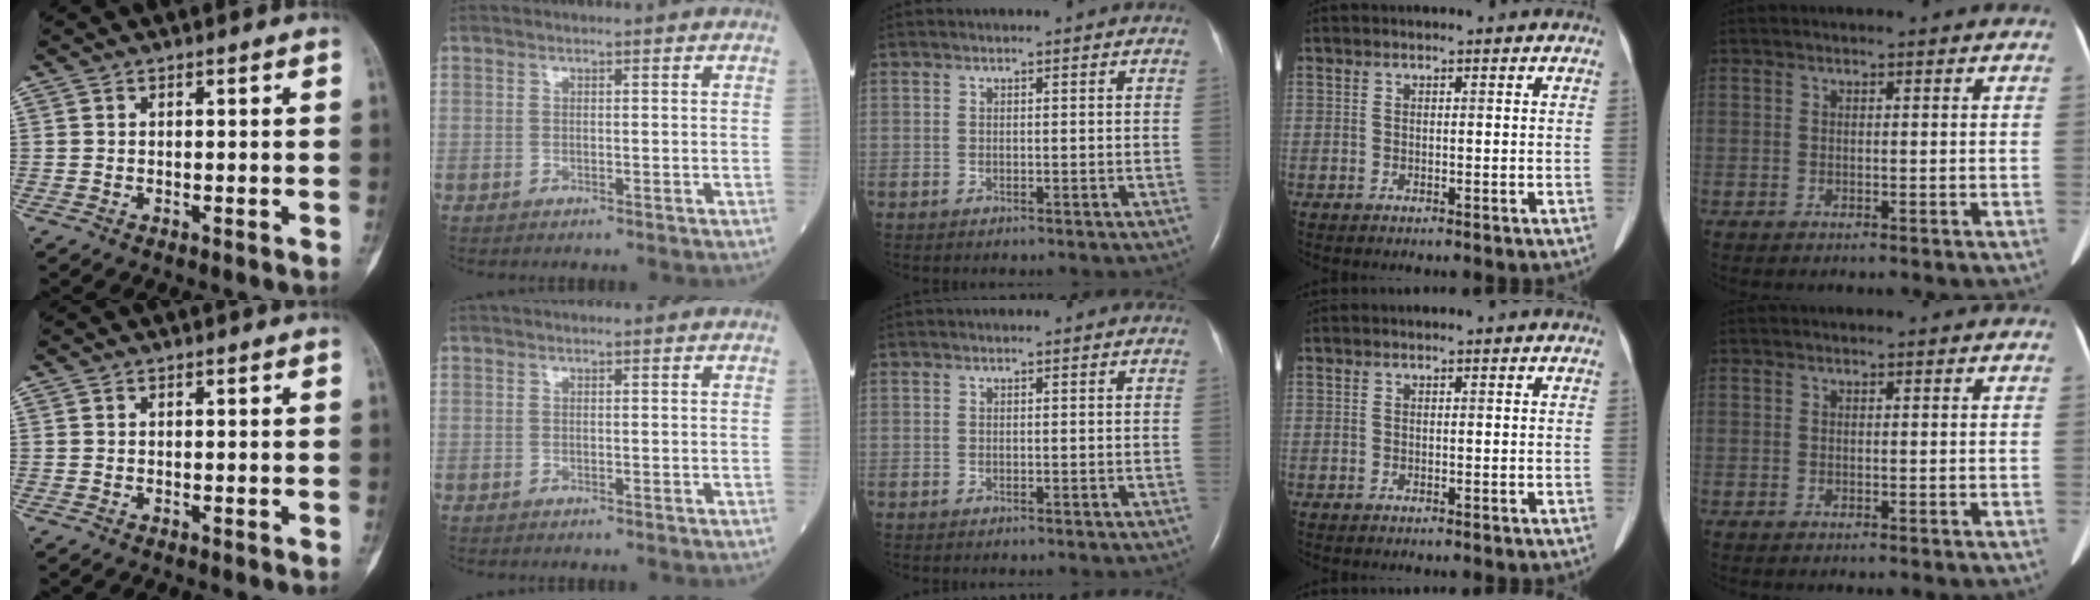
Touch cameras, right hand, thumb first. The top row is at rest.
{}